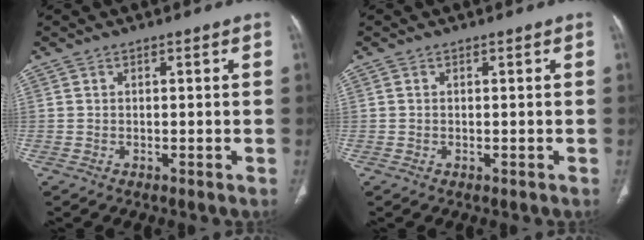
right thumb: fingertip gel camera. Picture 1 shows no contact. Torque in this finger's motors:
{"motor_torque": [1.49, 1.17, -0.03, -0.44, -0.07]}